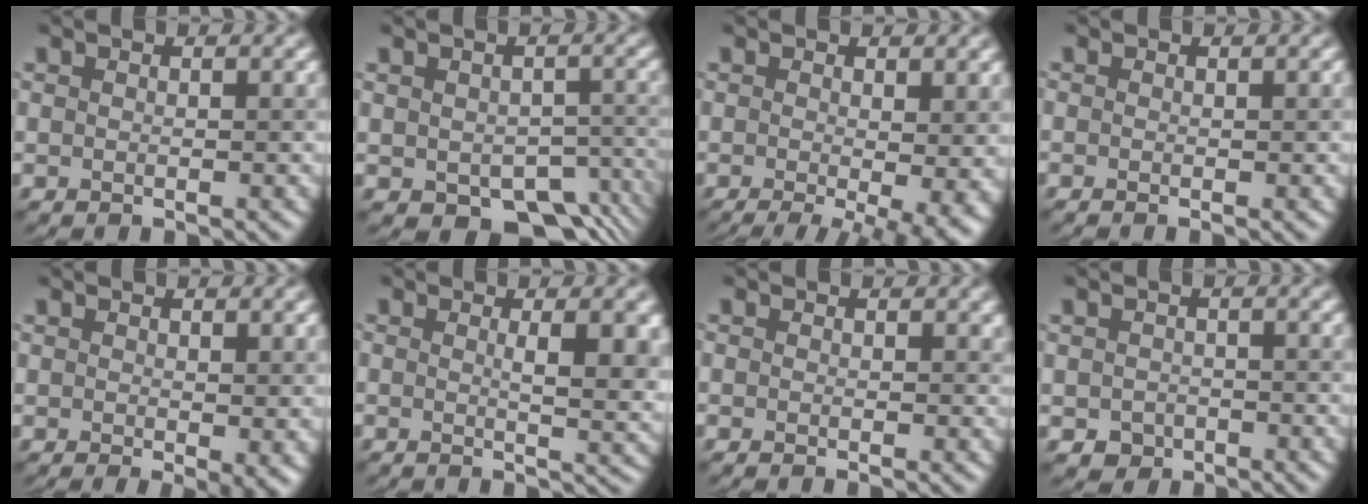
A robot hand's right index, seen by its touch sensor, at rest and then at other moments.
{"total": 7.7, "force": [-4.1, 4.4, 4.8], "torque": [-0.070, -0.032, -0.039]}
{"total": 7.7, "force": [-1.9, 2.3, 7.1], "torque": [-0.071, -0.014, -0.009]}
{"total": 0.7, "force": [-0.4, 0.3, 0.5], "torque": [0.007, -0.006, -0.011]}
{"total": 2.4, "force": [-0.4, 0.2, 2.4], "torque": [-0.026, -0.007, 0.004]}
{"total": 4.8, "force": [0.5, 1.3, 4.6], "torque": [-0.048, 0.002, 0.013]}
{"total": 0.7, "force": [-0.2, 0.5, 0.5], "torque": [-0.003, -0.001, -0.001]}
{"total": 1.4, "force": [-0.8, 1.1, 0.3], "torque": [-0.005, -0.004, -0.007]}